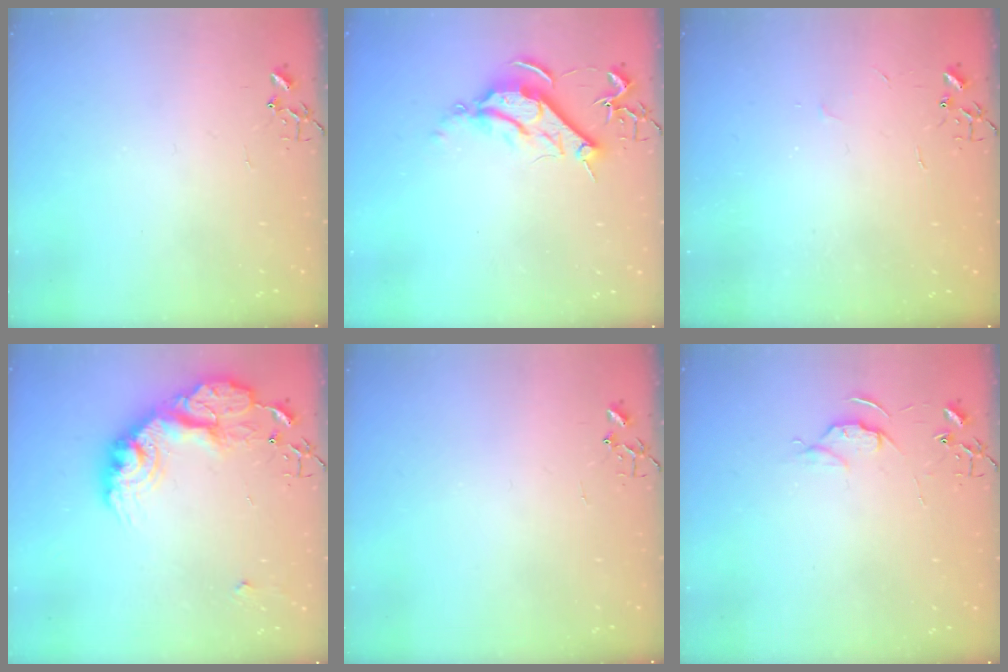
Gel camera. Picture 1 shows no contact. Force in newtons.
{"total": 9.3, "press": 9.3, "slide": 0.6}
{"total": 2.3, "press": 2.3, "slide": 0.3}
{"total": 21.7, "press": 21.7, "slide": 1.6}
{"total": 0.0}
{"total": 5.7, "press": 5.6, "slide": 0.6}